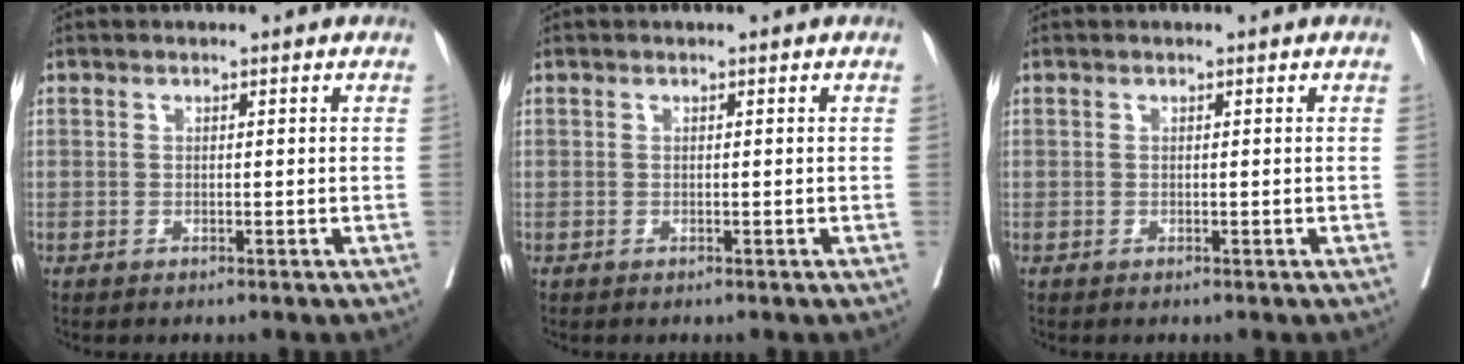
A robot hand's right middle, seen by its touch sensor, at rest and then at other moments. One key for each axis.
{"total": 0.0}
{"total": 0.0}